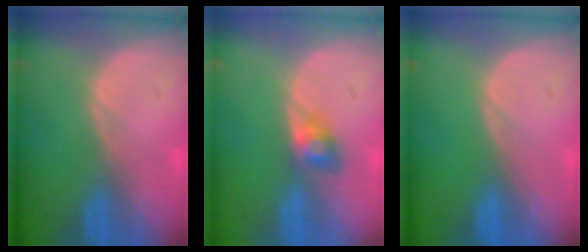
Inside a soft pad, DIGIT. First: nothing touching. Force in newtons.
{"total": 2.7, "press": 2.7, "slide": 0.1}
{"total": 0.0}